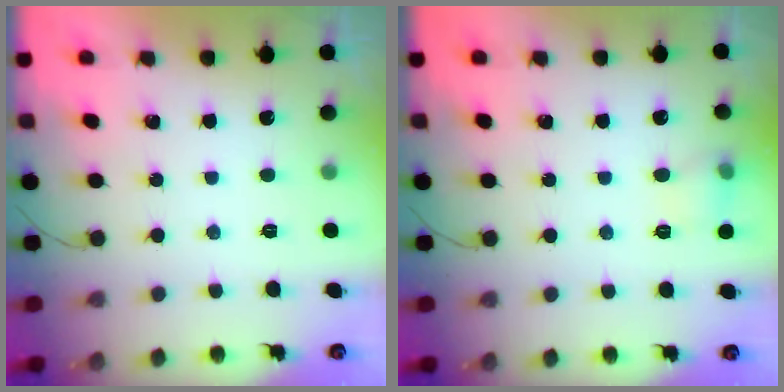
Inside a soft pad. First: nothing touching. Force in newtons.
{"total": 7.4, "press": 7.2, "slide": 1.7}